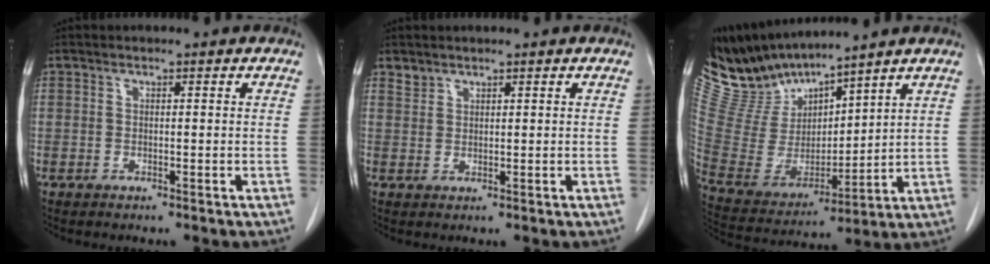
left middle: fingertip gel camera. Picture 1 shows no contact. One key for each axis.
{"total": 1.4, "fx": 1.3, "fy": 0.5, "fz": -0.1, "tx": 0.004, "ty": 0.003, "tz": 0.026}
{"total": 11.1, "fx": 10.9, "fy": 0.9, "fz": 1.7, "tx": -0.065, "ty": -0.002, "tz": 0.243}